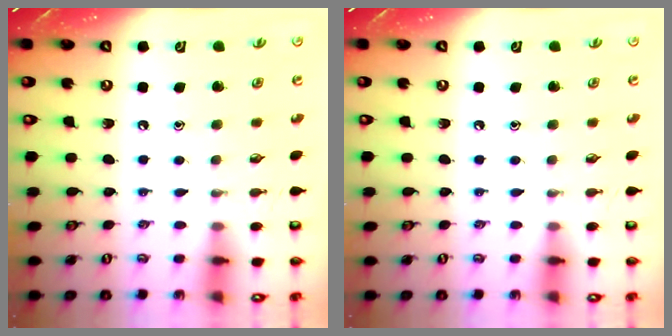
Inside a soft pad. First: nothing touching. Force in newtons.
{"total": 0.0}